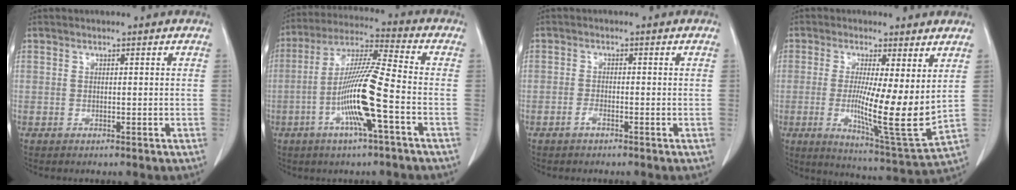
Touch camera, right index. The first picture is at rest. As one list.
[{"total": 13.0, "force": [-4.0, 0.0, 12.3], "torque": [-0.245, -0.001, -0.083]}, {"total": 1.1, "force": [-0.8, 0.3, 0.8], "torque": [-0.013, 0.003, -0.015]}, {"total": 12.8, "force": [0.8, 1.0, 12.7], "torque": [-0.214, -0.034, 0.014]}]